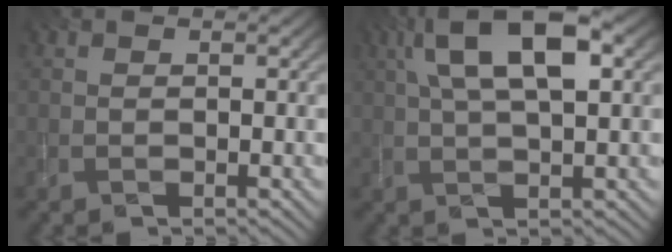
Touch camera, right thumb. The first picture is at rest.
{"total": 11.1, "force": [3.8, 4.0, 9.7], "torque": [-0.180, 0.012, 0.062]}